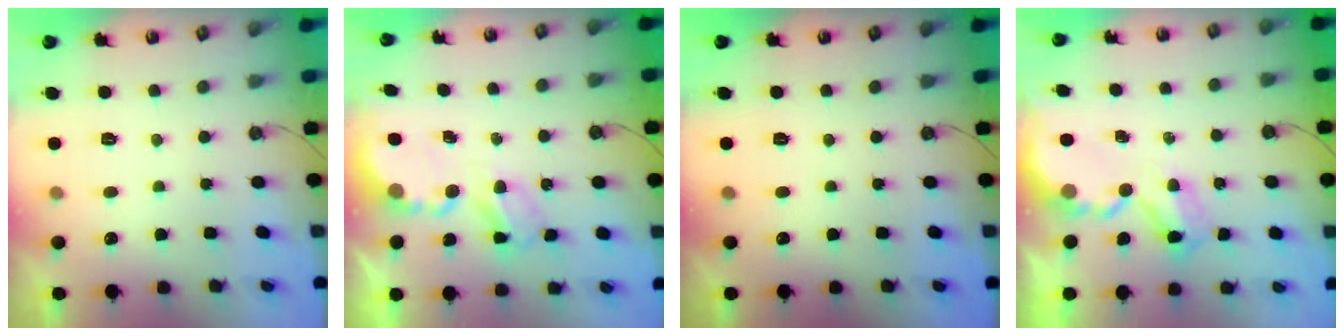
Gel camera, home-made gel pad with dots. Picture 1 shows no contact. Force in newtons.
{"total": 5.2, "press": 5.2, "slide": 0.2}
{"total": 0.0}
{"total": 5.2, "press": 5.1, "slide": 0.4}